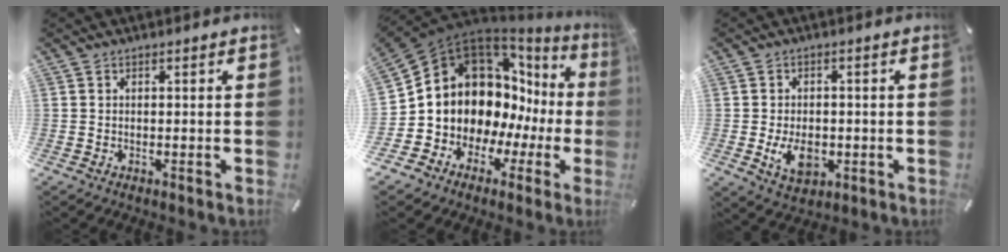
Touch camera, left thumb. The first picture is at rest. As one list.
[{"total": 12.9, "force": [3.2, 11.2, 5.6], "torque": [-0.099, -0.062, 0.077]}, {"total": 7.4, "force": [-1.5, 5.0, 5.3], "torque": [-0.103, -0.005, -0.030]}]